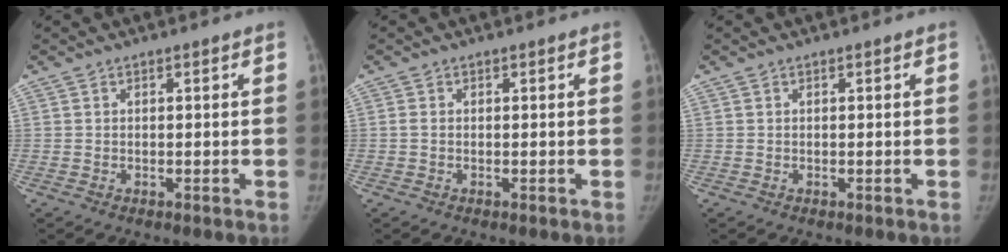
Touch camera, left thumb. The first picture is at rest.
{"total": 0.7, "force": [-0.1, 0.5, 0.5], "torque": [-0.013, -0.001, -0.002]}
{"total": 0.0}